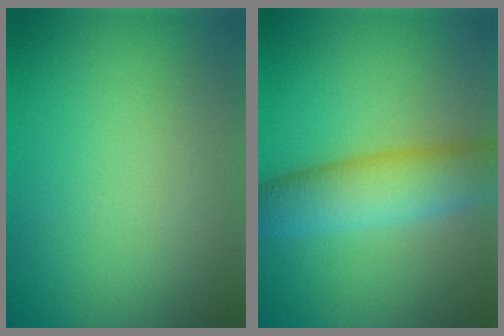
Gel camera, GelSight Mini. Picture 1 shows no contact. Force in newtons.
{"total": 6.8, "press": 6.8, "slide": 0.3}